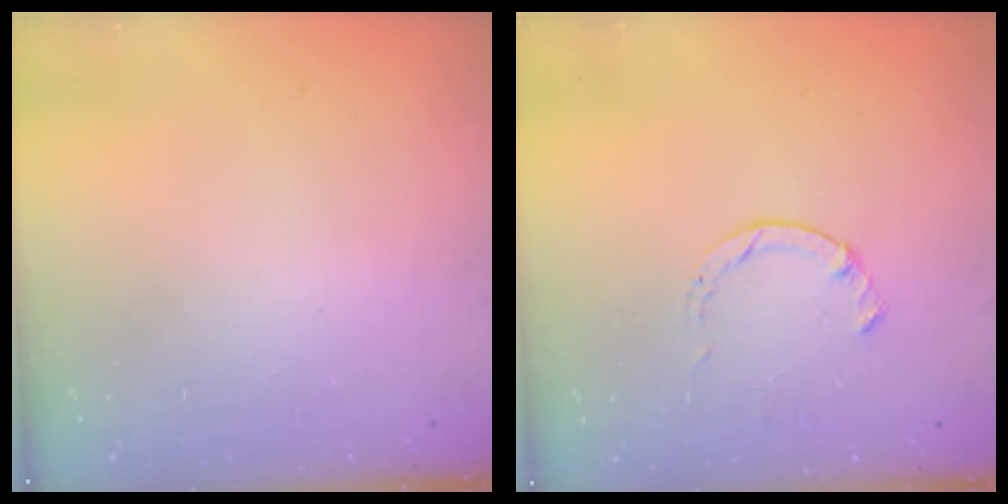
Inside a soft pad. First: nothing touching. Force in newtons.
{"total": 1.0, "press": 1.0, "slide": 0.3}